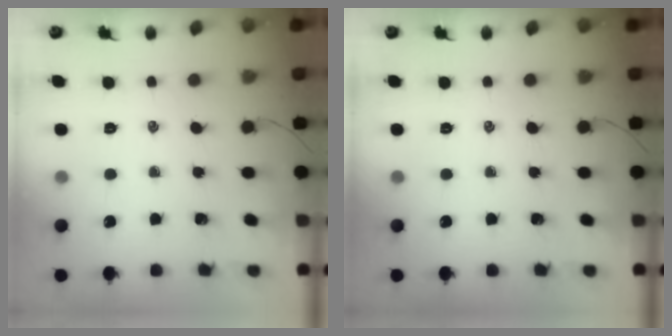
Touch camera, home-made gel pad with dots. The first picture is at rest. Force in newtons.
{"total": 0.0}